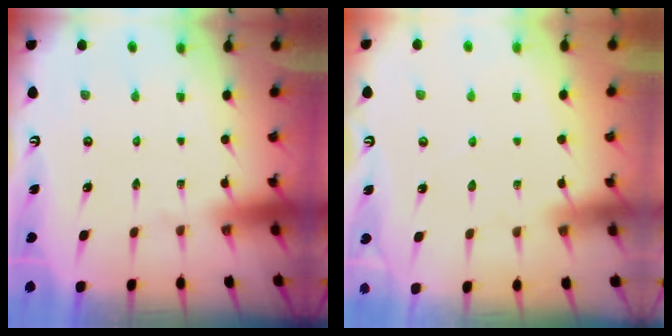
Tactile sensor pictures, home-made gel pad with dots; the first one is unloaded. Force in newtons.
{"total": 2.4, "press": 2.4, "slide": 0.3}